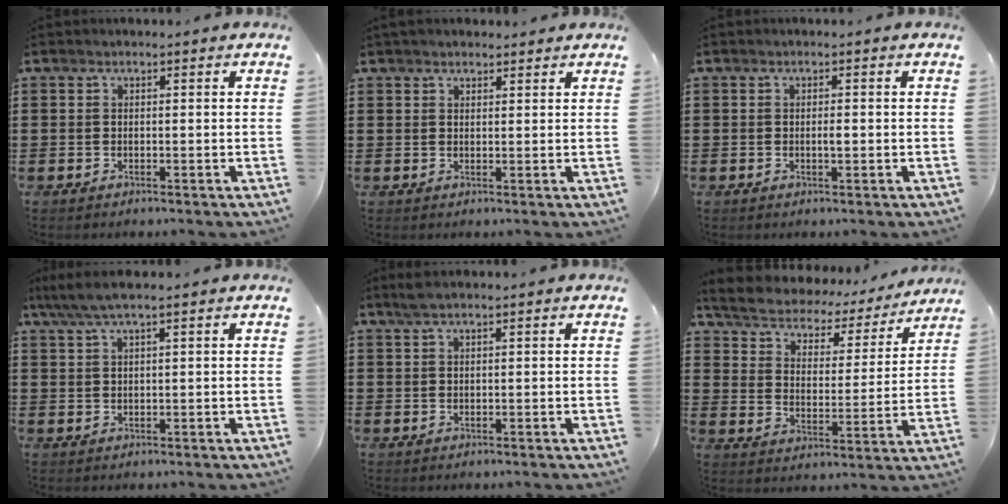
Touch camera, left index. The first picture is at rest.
{"total": 1.7, "force": [1.5, 0.5, 0.3], "torque": [-0.009, 0.003, 0.030]}
{"total": 1.2, "force": [-0.1, 0.3, 1.1], "torque": [-0.023, -0.002, -0.002]}
{"total": 3.4, "force": [1.9, 0.4, 2.8], "torque": [-0.064, 0.001, 0.031]}
{"total": 1.3, "force": [0.9, 0.1, 1.0], "torque": [-0.021, 0.002, 0.016]}
{"total": 3.9, "force": [3.7, 1.1, 0.3], "torque": [-0.031, -0.031, 0.056]}